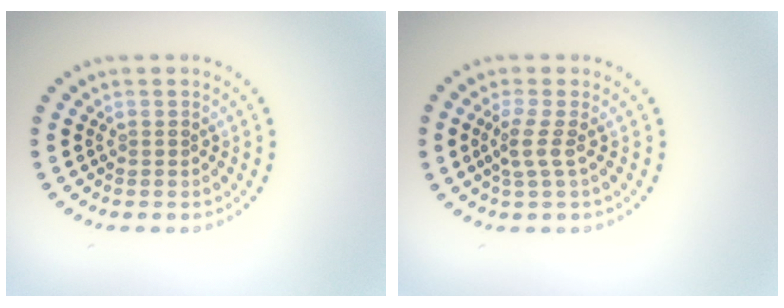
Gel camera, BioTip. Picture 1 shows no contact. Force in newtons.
{"total": 1.9, "press": 1.4, "slide": 1.3}